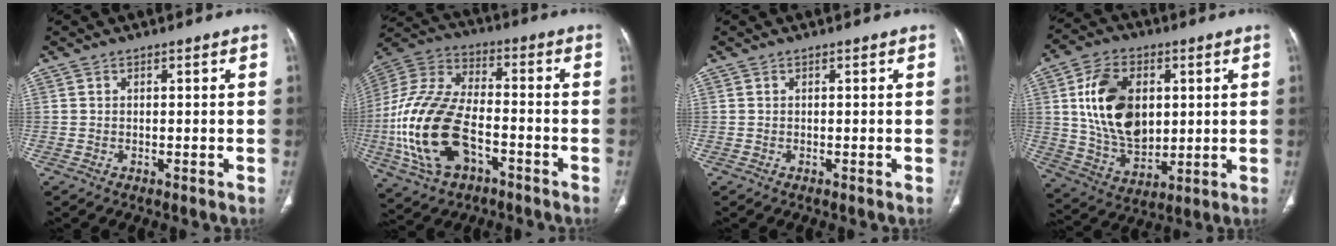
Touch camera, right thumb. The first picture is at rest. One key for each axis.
{"total": 21.2, "fx": -6.3, "fy": 11.9, "fz": 16.3, "tx": -0.349, "ty": 0.023, "tz": -0.112}
{"total": 0.0}
{"total": 17.4, "fx": 3.4, "fy": 11.5, "fz": 12.6, "tx": -0.194, "ty": -0.013, "tz": 0.071}